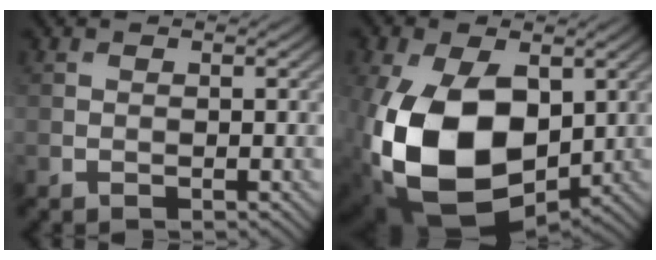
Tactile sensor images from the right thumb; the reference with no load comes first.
{"total": 17.3, "force": [-1.6, 11.3, 13.0], "torque": [-0.290, -0.040, -0.017]}